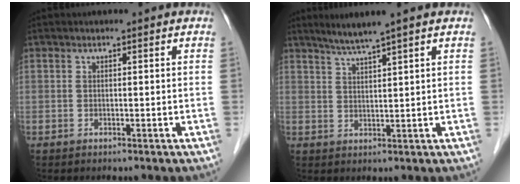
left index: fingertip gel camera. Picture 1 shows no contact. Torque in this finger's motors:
{"motor_torque": [-0.11, -0.46, -0.03, 0.04]}